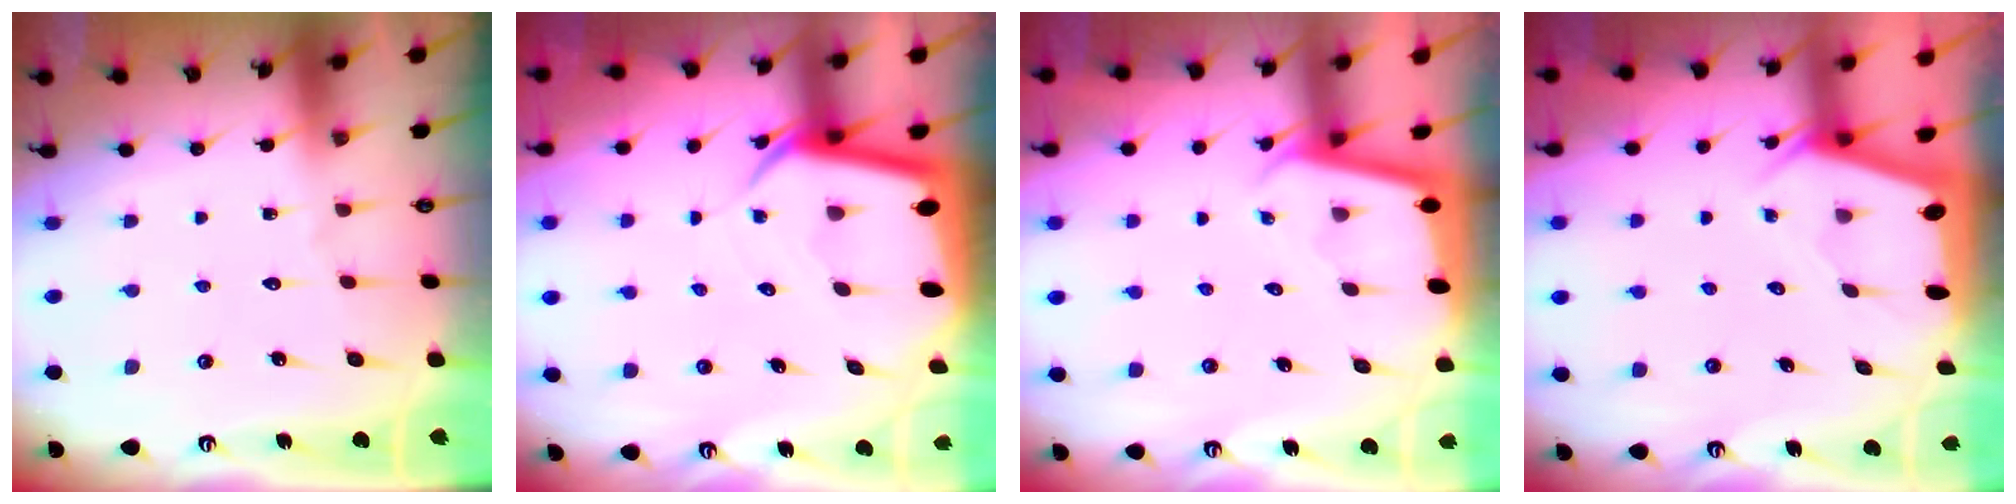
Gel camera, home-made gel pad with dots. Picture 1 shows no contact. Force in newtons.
{"total": 5.9, "press": 5.8, "slide": 0.6}
{"total": 1.7, "press": 1.7, "slide": 0.0}
{"total": 2.1, "press": 2.0, "slide": 0.4}